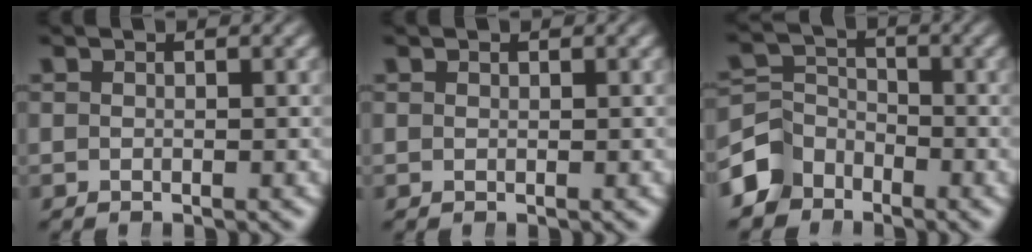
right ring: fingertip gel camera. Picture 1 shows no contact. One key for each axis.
{"total": 0.0}
{"total": 5.5, "fx": -2.8, "fy": 4.5, "fz": 1.7, "tx": -0.024, "ty": -0.016, "tz": -0.045}